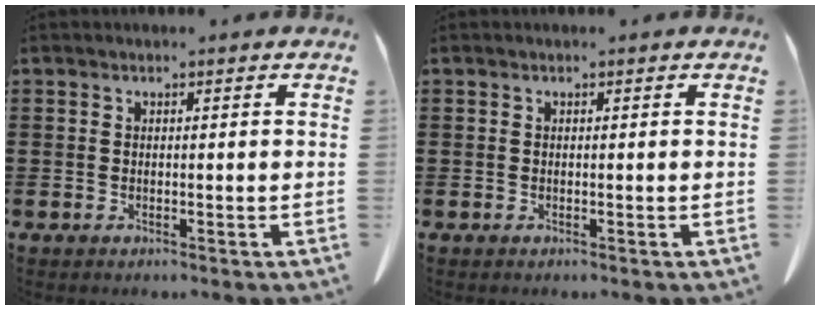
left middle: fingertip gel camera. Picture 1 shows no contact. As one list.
[{"total": 0.0}]